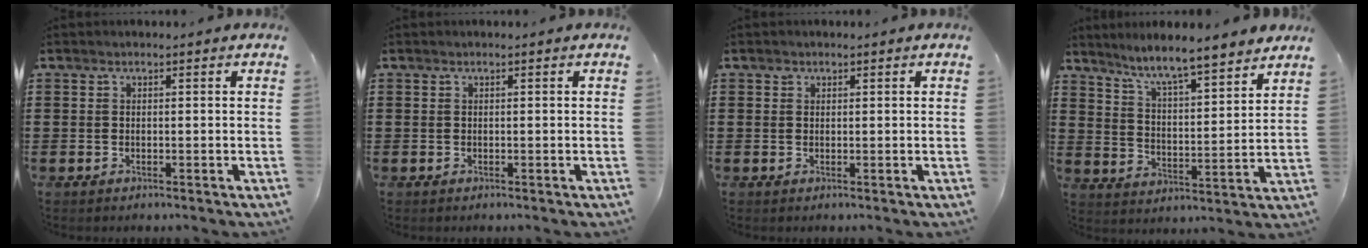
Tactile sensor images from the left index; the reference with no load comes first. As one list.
[{"total": 0.0}, {"total": 0.7, "force": [0.4, 0.5, 0.2], "torque": [-0.006, 0.003, 0.008]}, {"total": 6.3, "force": [5.8, -0.2, 2.5], "torque": [-0.075, -0.042, 0.095]}]